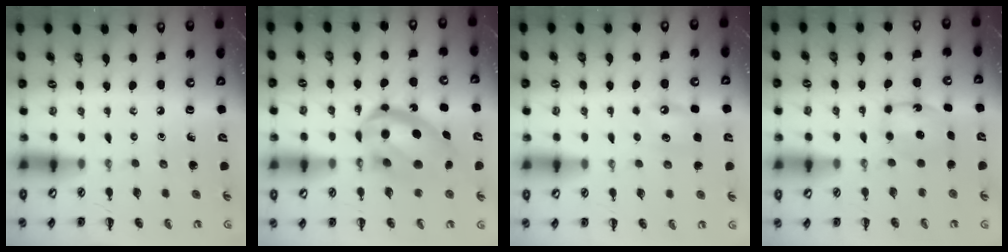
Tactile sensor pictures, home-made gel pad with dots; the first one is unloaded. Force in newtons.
{"total": 16.1, "press": 15.6, "slide": 4.0}
{"total": 5.1, "press": 4.9, "slide": 1.4}
{"total": 5.7, "press": 5.5, "slide": 1.7}